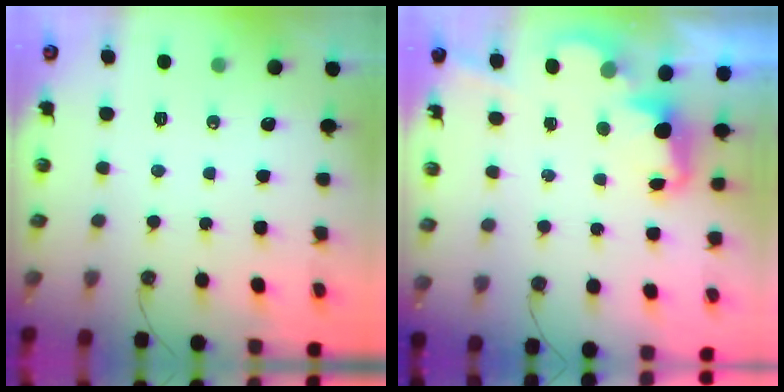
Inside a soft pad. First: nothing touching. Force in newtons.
{"total": 2.5, "press": 2.5, "slide": 0.5}